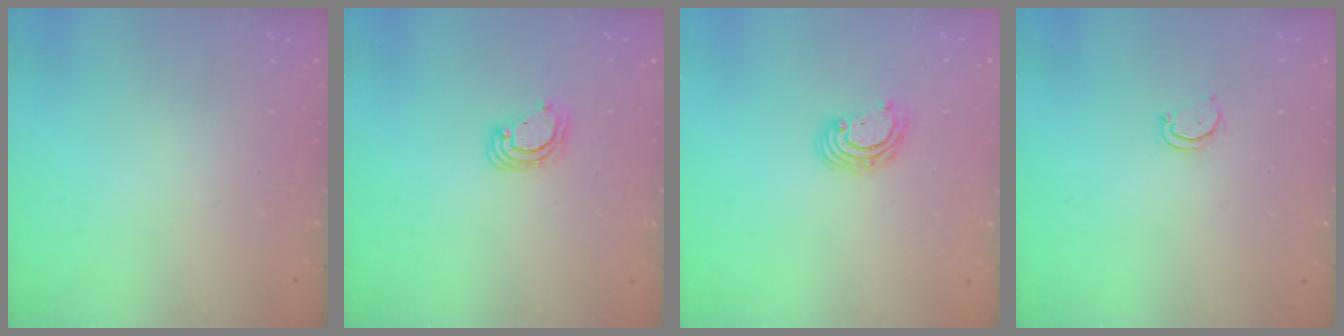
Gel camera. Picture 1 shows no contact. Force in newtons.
{"total": 5.7, "press": 5.7, "slide": 0.5}
{"total": 5.3, "press": 5.3, "slide": 0.2}
{"total": 2.7, "press": 2.7, "slide": 0.3}